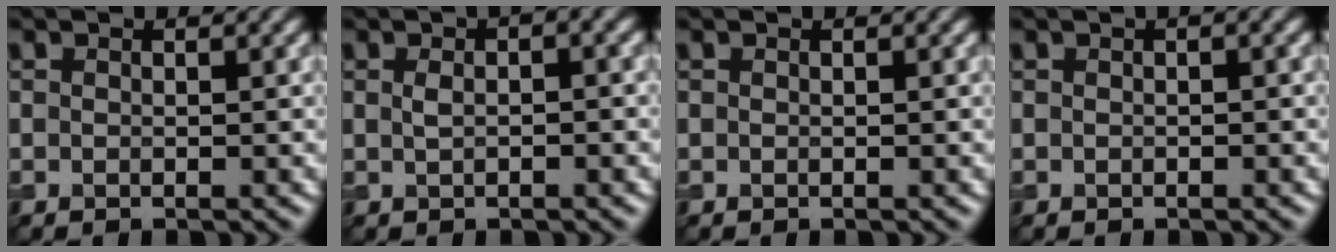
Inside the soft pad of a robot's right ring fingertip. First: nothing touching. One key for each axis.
{"total": 2.3, "fx": 0.6, "fy": 0.9, "fz": 2.1, "tx": -0.034, "ty": 0.007, "tz": 0.008}
{"total": 0.0}
{"total": 0.8, "fx": 0.3, "fy": 0.2, "fz": 0.8, "tx": -0.013, "ty": 0.004, "tz": 0.003}